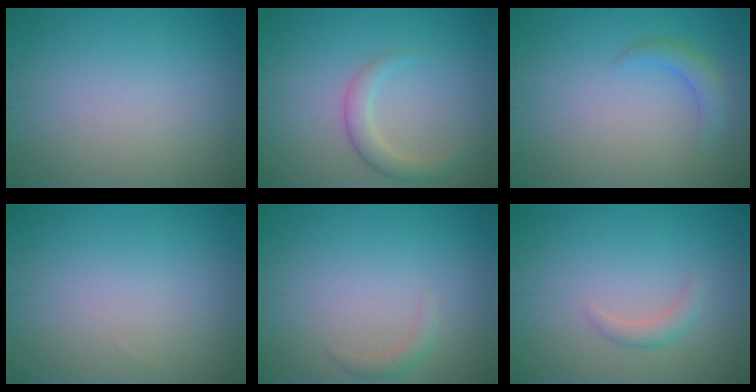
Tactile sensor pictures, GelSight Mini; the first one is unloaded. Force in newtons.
{"total": 2.4, "press": 2.4, "slide": 0.1}
{"total": 1.7, "press": 1.7, "slide": 0.2}
{"total": 0.0}
{"total": 1.0, "press": 1.0, "slide": 0.0}
{"total": 1.3, "press": 1.3, "slide": 0.1}